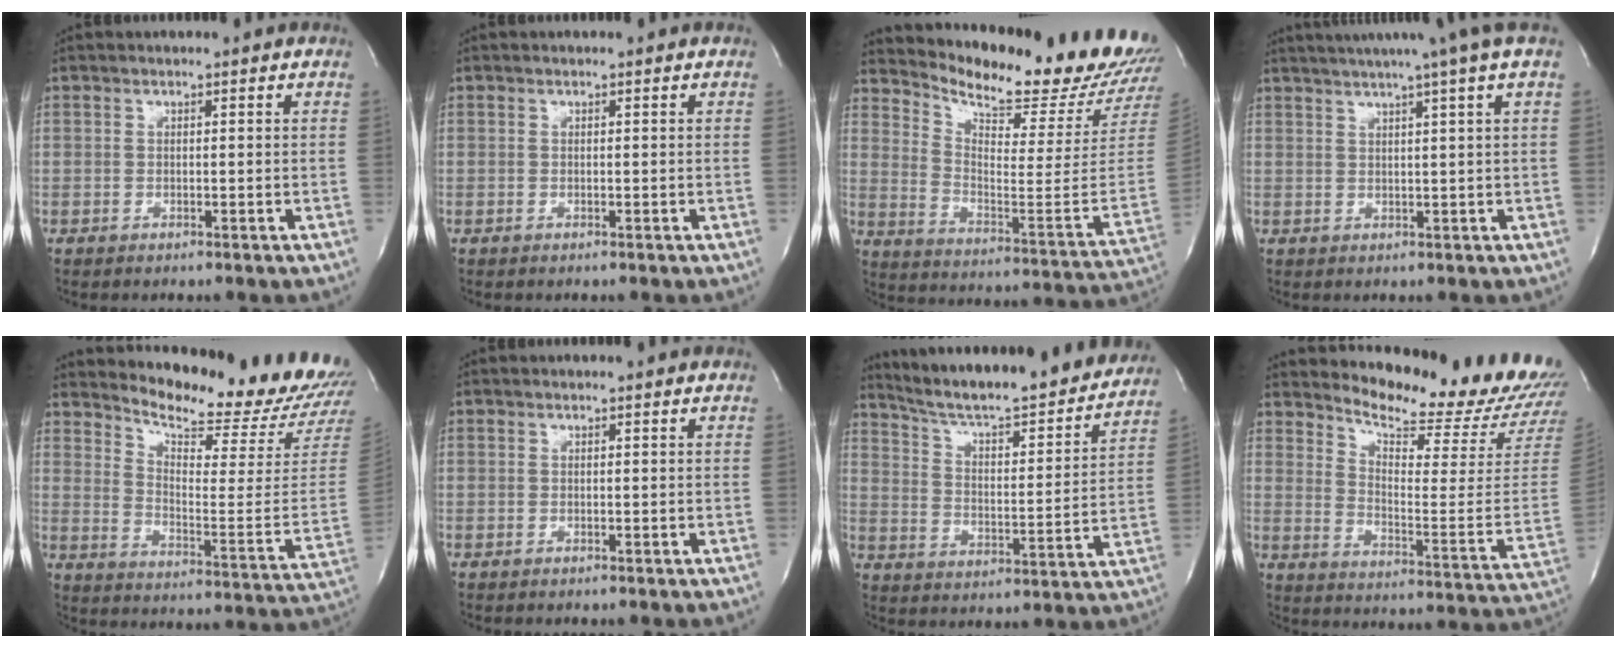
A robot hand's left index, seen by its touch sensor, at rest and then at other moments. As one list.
[{"total": 0.0}, {"total": 22.8, "force": [21.2, 2.3, 8.1], "torque": [-0.144, -0.111, 0.281]}, {"total": 10.4, "force": [7.7, -1.9, 6.6], "torque": [-0.106, 0.005, 0.094]}, {"total": 19.1, "force": [18.4, 0.8, 4.8], "torque": [-0.086, -0.124, 0.234]}, {"total": 0.0}, {"total": 24.1, "force": [21.8, 2.7, 9.8], "torque": [-0.153, -0.038, 0.300]}, {"total": 19.0, "force": [18.3, 0.9, 4.9], "torque": [-0.086, -0.128, 0.229]}]